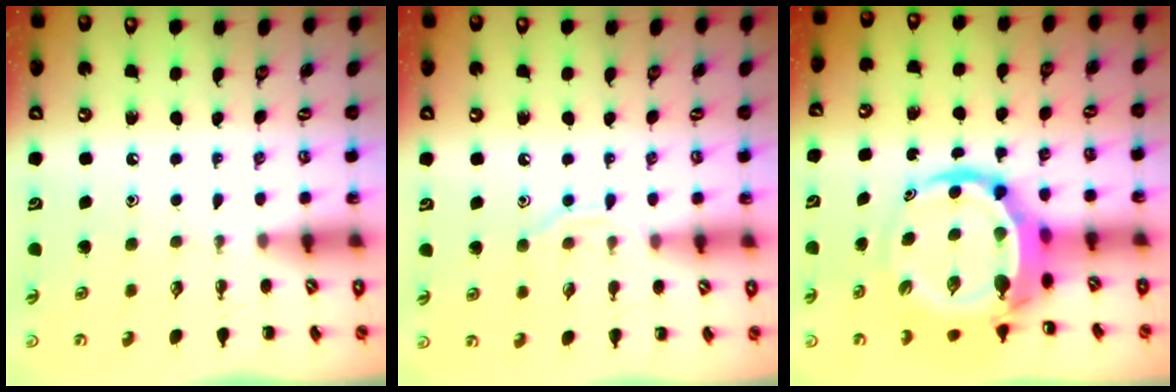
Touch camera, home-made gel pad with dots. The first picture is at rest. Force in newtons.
{"total": 6.6, "press": 6.6, "slide": 1.1}
{"total": 9.5, "press": 9.1, "slide": 2.6}